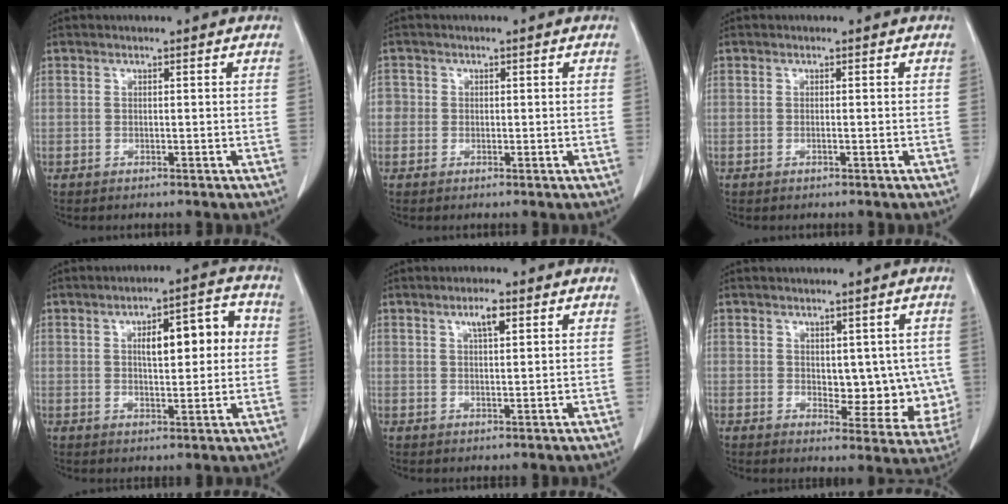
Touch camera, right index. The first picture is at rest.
{"total": 3.2, "force": [-0.1, 3.1, 0.8], "torque": [-0.017, 0.013, -0.003]}
{"total": 0.6, "force": [-0.2, 0.2, 0.5], "torque": [-0.013, 0.000, -0.001]}
{"total": 10.2, "force": [1.9, 3.5, 9.4], "torque": [-0.136, 0.031, 0.031]}
{"total": 3.4, "force": [1.7, 1.0, 2.8], "torque": [-0.054, 0.001, 0.032]}
{"total": 10.4, "force": [0.4, 6.1, 8.5], "torque": [-0.105, 0.003, 0.025]}